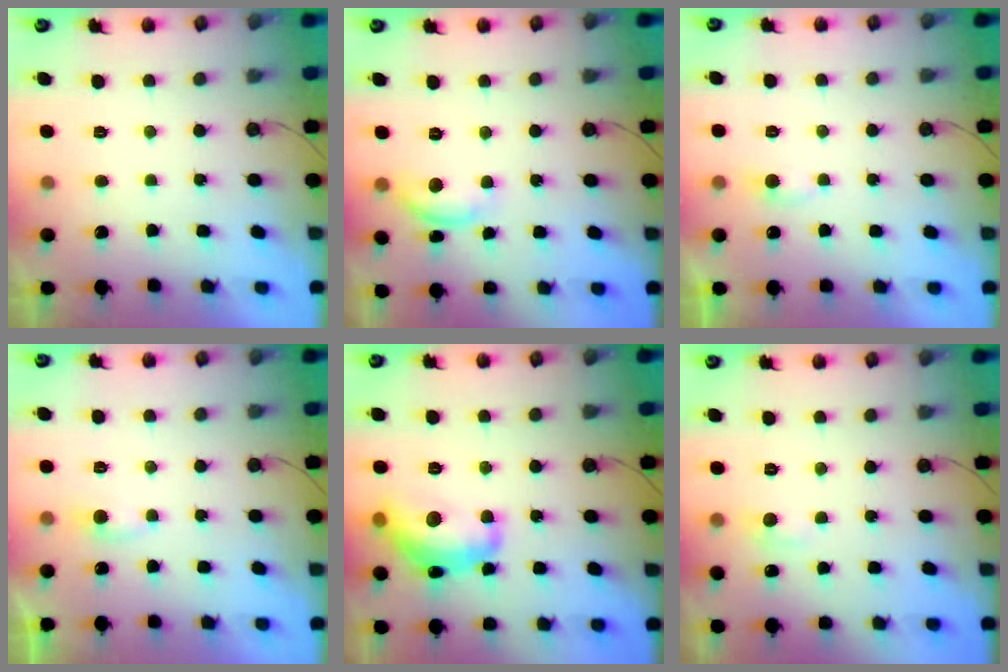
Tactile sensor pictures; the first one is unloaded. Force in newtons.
{"total": 9.0, "press": 9.0, "slide": 0.4}
{"total": 3.0, "press": 3.0, "slide": 0.3}
{"total": 3.1, "press": 3.0, "slide": 0.4}
{"total": 16.3, "press": 16.3, "slide": 1.0}
{"total": 5.1, "press": 5.0, "slide": 0.7}